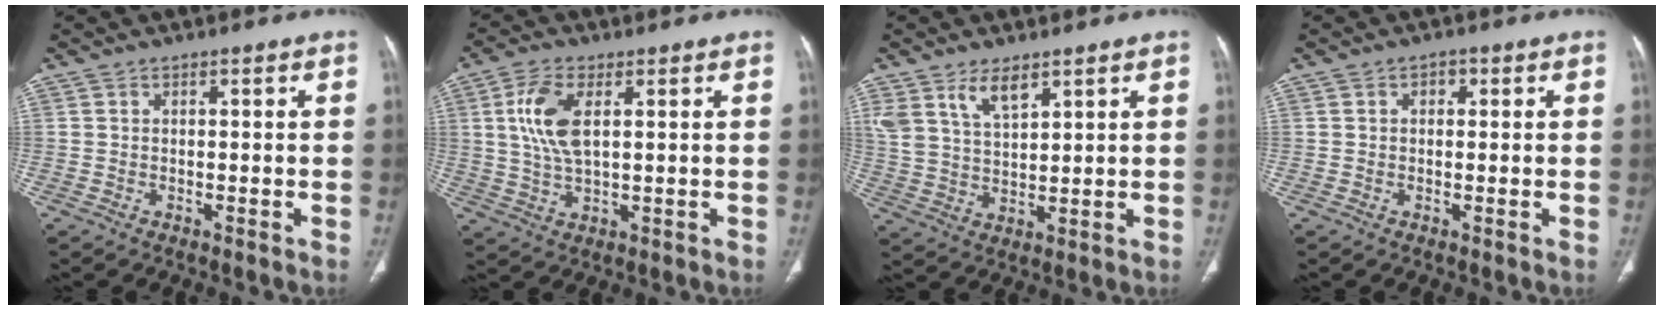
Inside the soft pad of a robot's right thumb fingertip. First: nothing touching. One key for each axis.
{"total": 8.7, "fx": 2.2, "fy": 4.0, "fz": 7.4, "tx": -0.161, "ty": -0.004, "tz": 0.045}
{"total": 7.2, "fx": 4.7, "fy": 3.3, "fz": 4.4, "tx": -0.077, "ty": -0.023, "tz": 0.099}
{"total": 1.4, "fx": 0.3, "fy": 1.0, "fz": 0.8, "tx": -0.003, "ty": 0.004, "tz": 0.000}